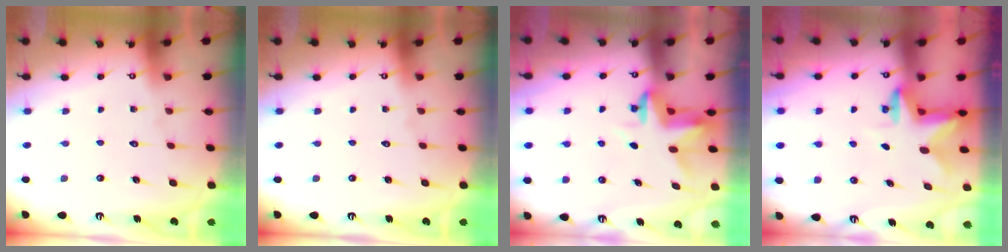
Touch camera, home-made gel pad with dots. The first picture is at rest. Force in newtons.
{"total": 0.0}
{"total": 3.5, "press": 3.5, "slide": 0.2}
{"total": 2.5, "press": 2.5, "slide": 0.5}